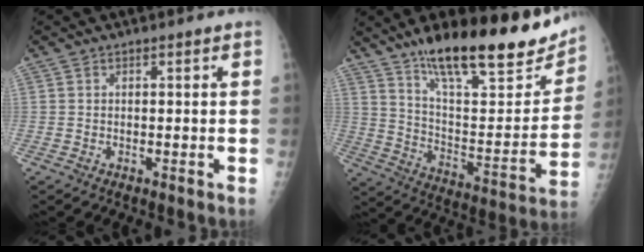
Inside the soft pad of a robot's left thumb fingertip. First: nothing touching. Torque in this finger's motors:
{"motor_torque": [0.41, 0.33, 1.41, -1.35, 0.13]}